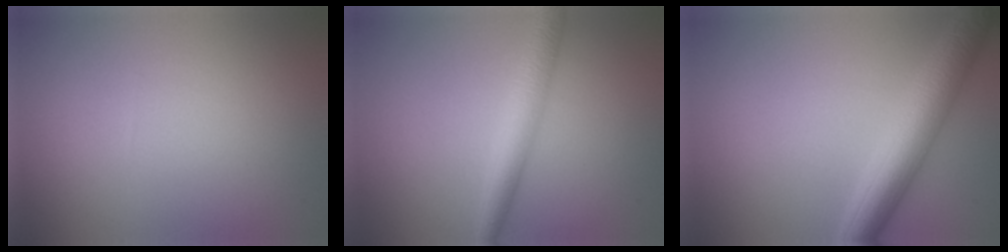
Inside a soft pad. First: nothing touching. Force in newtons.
{"total": 3.5, "press": 3.5, "slide": 0.1}
{"total": 6.1, "press": 6.1, "slide": 0.0}